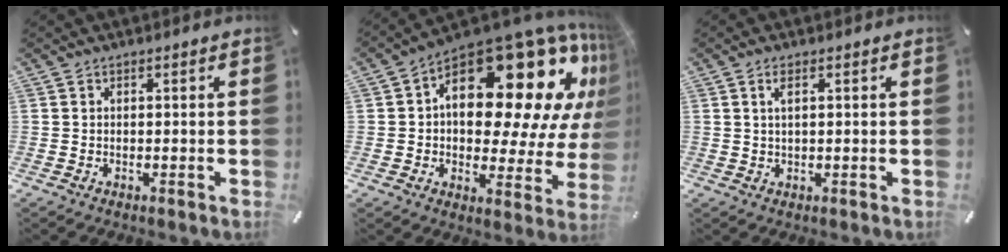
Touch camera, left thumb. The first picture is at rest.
{"total": 26.5, "force": [11.0, 13.3, 20.1], "torque": [-0.281, -0.094, 0.187]}
{"total": 2.0, "force": [0.7, 0.7, 1.7], "torque": [-0.038, 0.003, 0.012]}